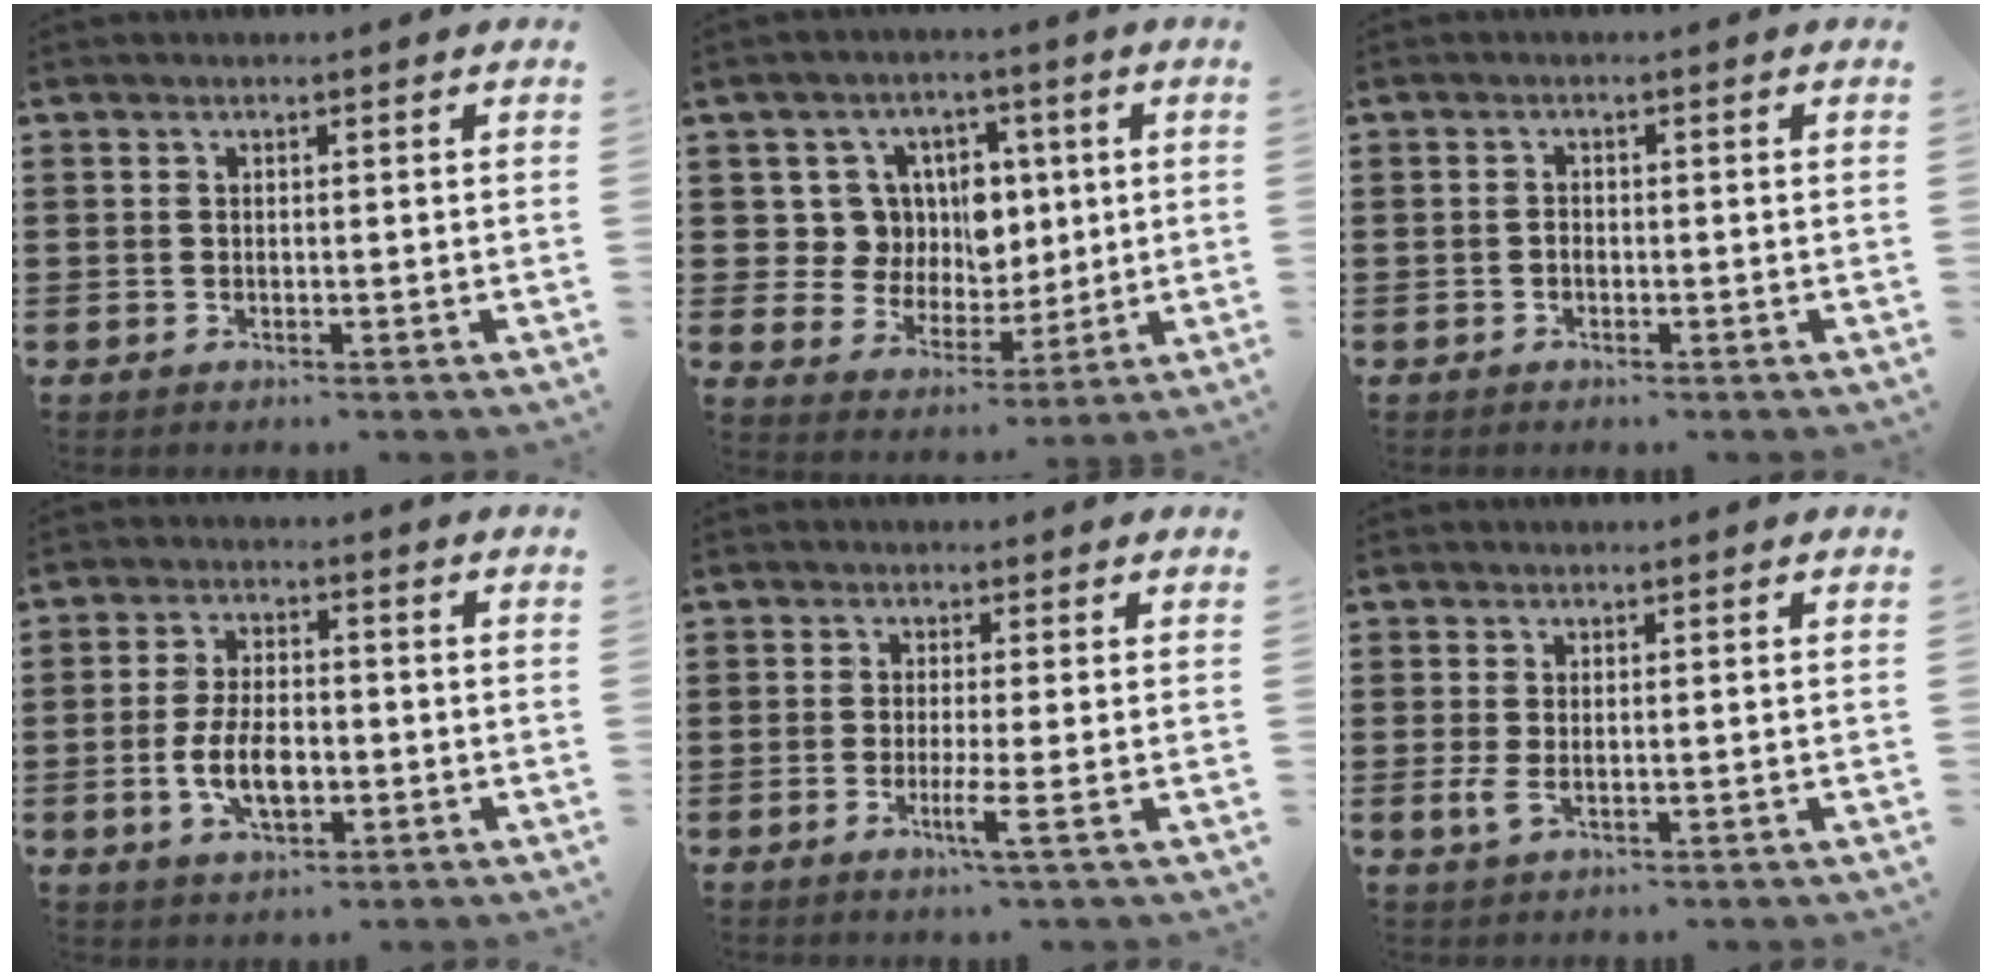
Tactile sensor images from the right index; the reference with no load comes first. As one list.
[{"total": 9.0, "force": [2.0, 8.1, 3.5], "torque": [-0.084, 0.008, 0.041]}, {"total": 0.9, "force": [-0.5, 0.6, 0.5], "torque": [-0.011, -0.001, -0.009]}, {"total": 7.0, "force": [-1.7, 3.4, 5.8], "torque": [-0.130, 0.001, -0.035]}, {"total": 3.4, "force": [-1.2, -0.3, 3.1], "torque": [-0.056, -0.011, -0.022]}, {"total": 1.9, "force": [-0.3, 0.6, 1.8], "torque": [-0.041, -0.005, -0.006]}]